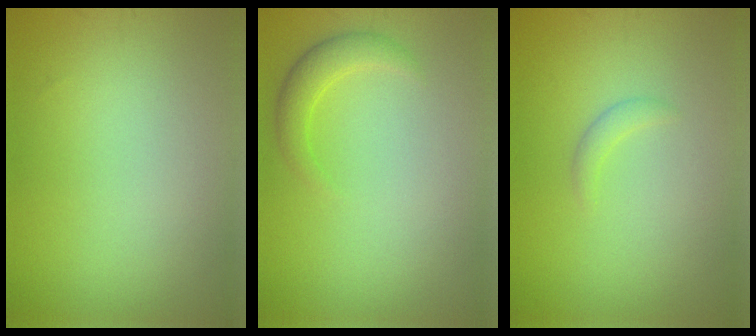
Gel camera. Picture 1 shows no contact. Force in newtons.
{"total": 2.1, "press": 2.1, "slide": 0.2}
{"total": 0.9, "press": 0.9, "slide": 0.1}